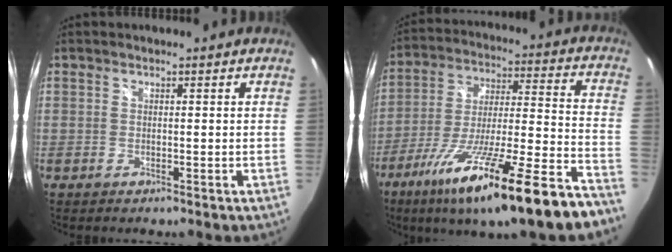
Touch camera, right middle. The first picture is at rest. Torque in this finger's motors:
{"motor_torque": [1.40, -0.73, 1.05, 0.21]}